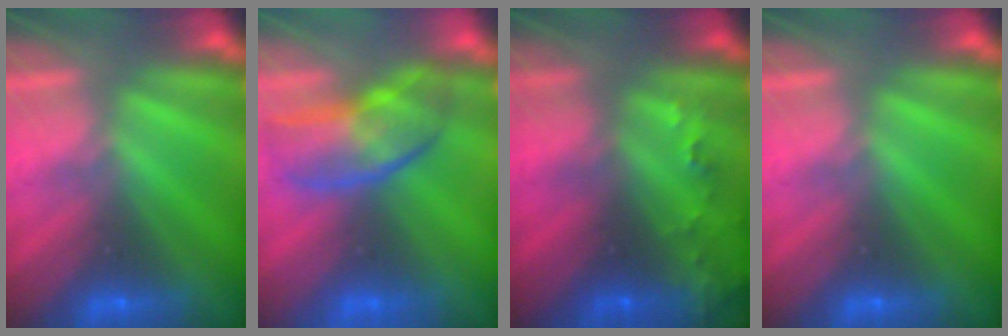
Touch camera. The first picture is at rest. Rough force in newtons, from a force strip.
{"total": 2.7}
{"total": 7.2}
{"total": 0.0}